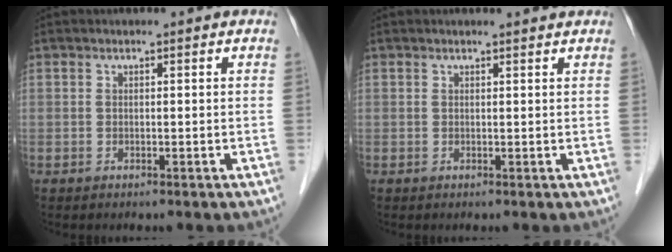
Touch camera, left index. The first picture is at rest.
{"total": 1.5, "force": [1.4, -0.1, 0.2], "torque": [-0.010, -0.002, 0.016]}